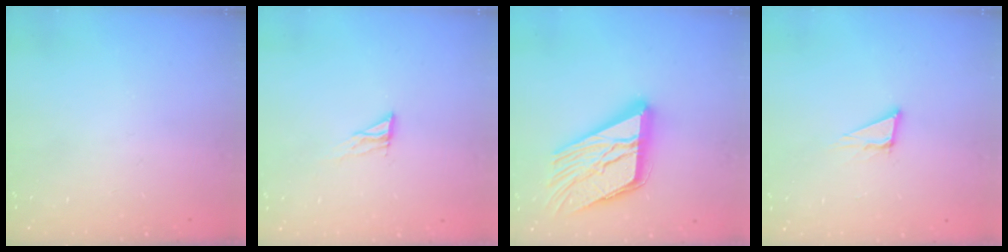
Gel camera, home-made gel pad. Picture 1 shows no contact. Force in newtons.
{"total": 4.5, "press": 4.4, "slide": 0.4}
{"total": 22.9, "press": 22.8, "slide": 2.3}
{"total": 5.1, "press": 5.1, "slide": 0.5}